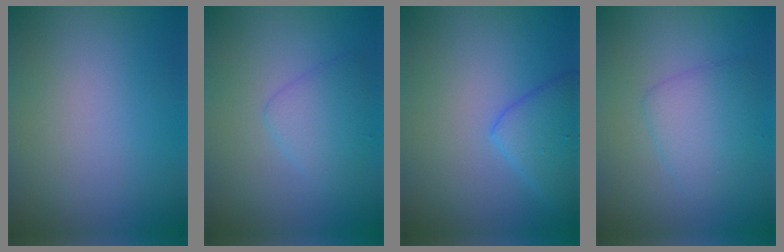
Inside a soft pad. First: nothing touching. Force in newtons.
{"total": 2.5, "press": 2.5, "slide": 0.1}
{"total": 3.3, "press": 3.3, "slide": 0.2}
{"total": 2.9, "press": 2.9, "slide": 0.1}